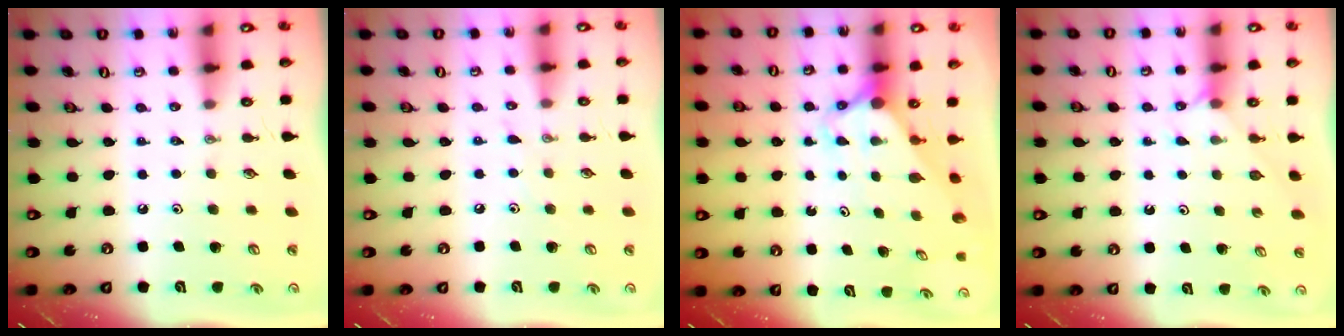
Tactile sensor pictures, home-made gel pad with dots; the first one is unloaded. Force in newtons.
{"total": 4.9, "press": 4.8, "slide": 0.5}
{"total": 2.9, "press": 2.9, "slide": 0.3}
{"total": 4.4, "press": 4.4, "slide": 0.4}